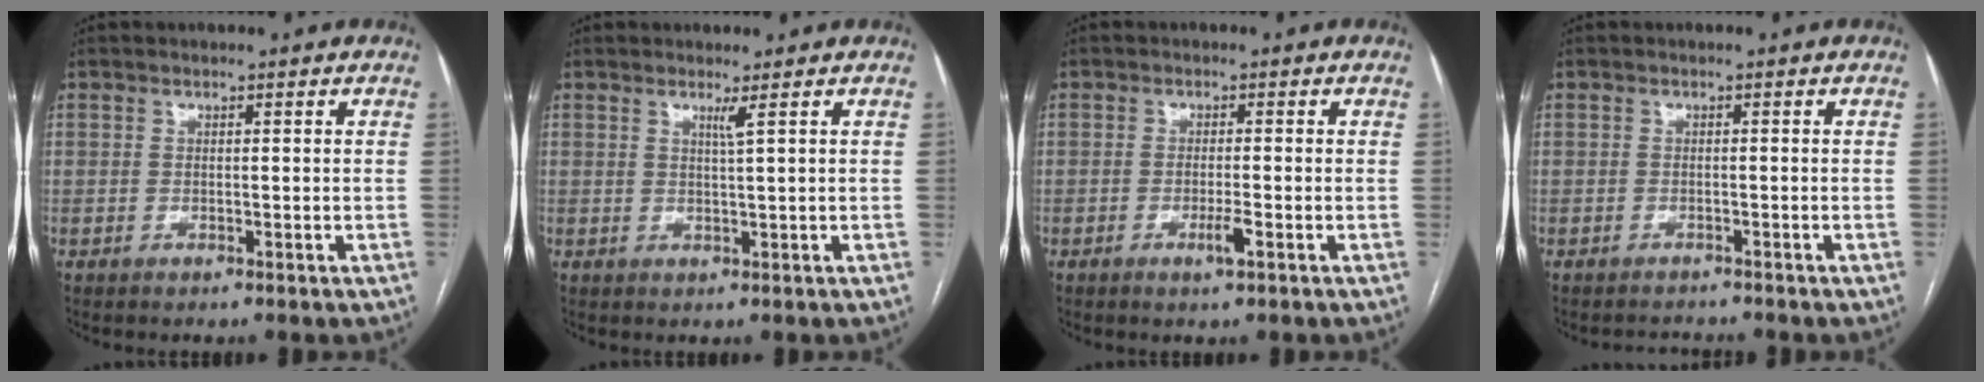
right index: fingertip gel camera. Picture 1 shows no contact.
{"total": 1.4, "force": [0.7, -0.6, 1.0], "torque": [-0.029, -0.010, 0.017]}
{"total": 2.2, "force": [-1.0, 0.0, 1.9], "torque": [-0.035, -0.004, -0.017]}
{"total": 2.0, "force": [-2.0, 0.3, -0.1], "torque": [0.003, -0.005, -0.025]}